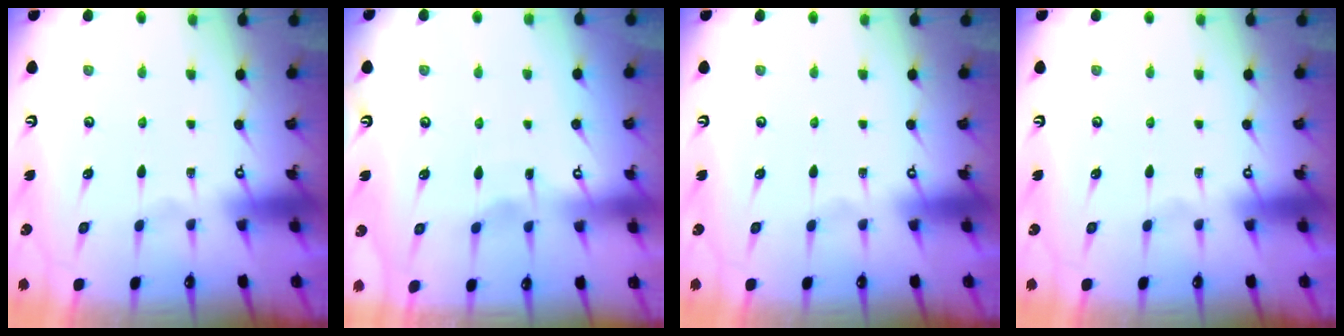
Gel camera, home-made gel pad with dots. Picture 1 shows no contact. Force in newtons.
{"total": 2.6, "press": 2.6, "slide": 0.3}
{"total": 0.0}
{"total": 0.0}